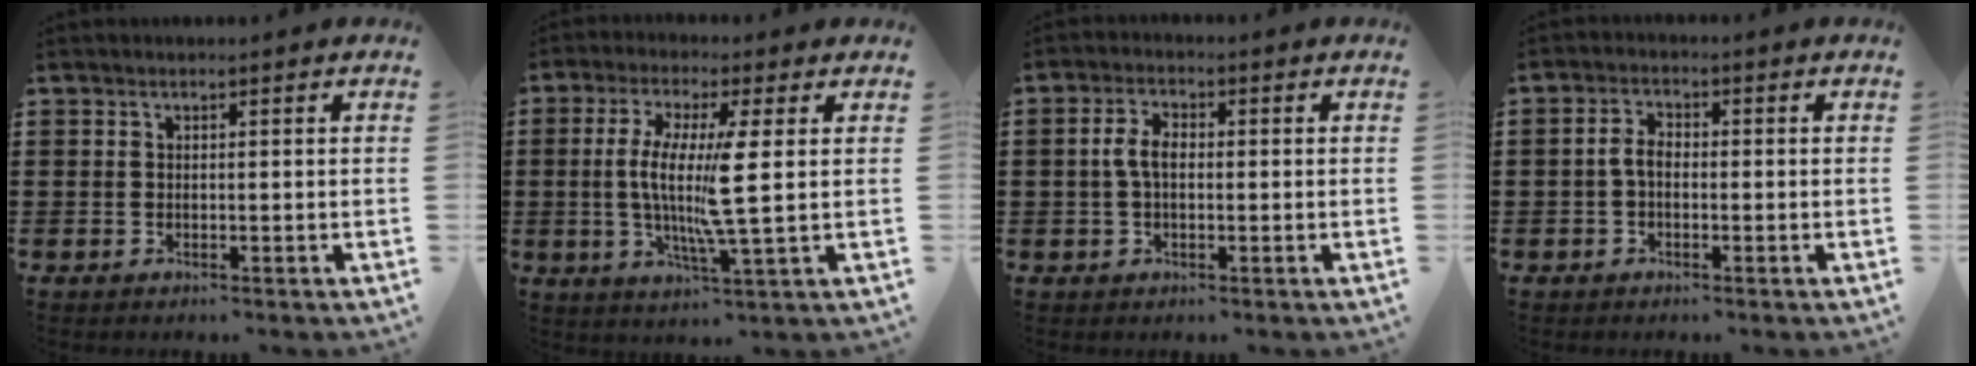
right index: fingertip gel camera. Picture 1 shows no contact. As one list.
[{"total": 9.0, "force": [0.4, 0.5, 9.0], "torque": [-0.178, -0.014, 0.000]}, {"total": 3.9, "force": [-0.1, 2.1, 3.3], "torque": [-0.079, 0.002, -0.007]}, {"total": 3.0, "force": [-0.6, 1.7, 2.4], "torque": [-0.062, 0.000, -0.017]}]